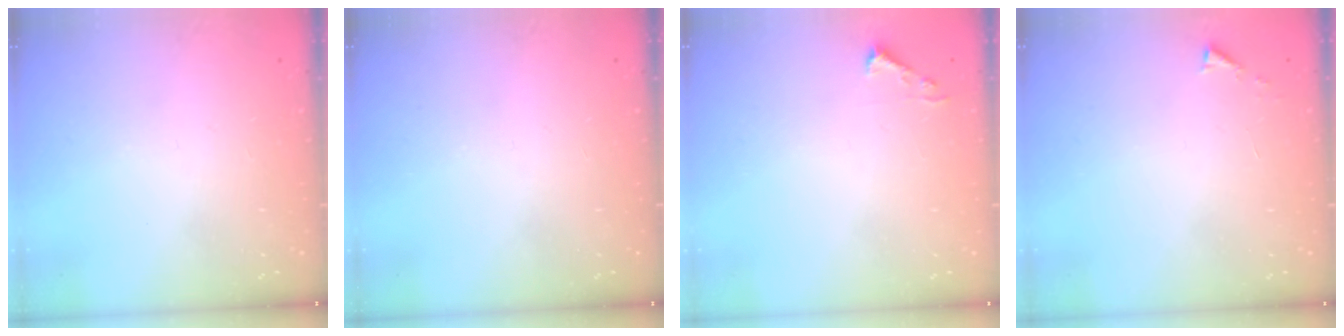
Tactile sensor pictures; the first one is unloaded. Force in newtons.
{"total": 0.0}
{"total": 3.7, "press": 3.7, "slide": 0.5}
{"total": 2.9, "press": 2.9, "slide": 0.4}